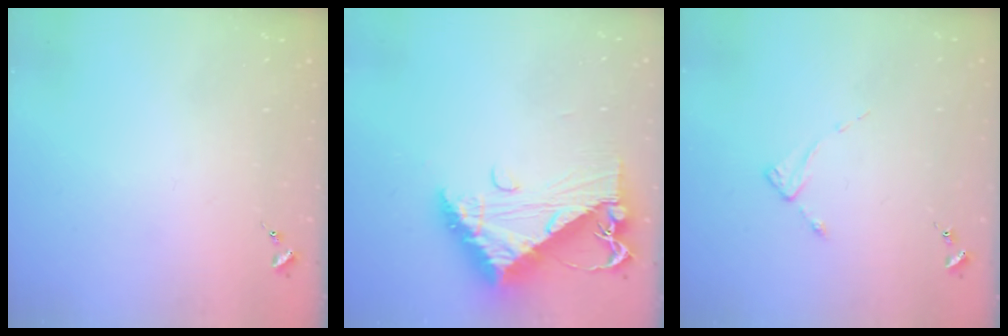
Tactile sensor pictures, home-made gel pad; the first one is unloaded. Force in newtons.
{"total": 12.7, "press": 12.7, "slide": 1.3}
{"total": 1.9, "press": 1.8, "slide": 0.3}